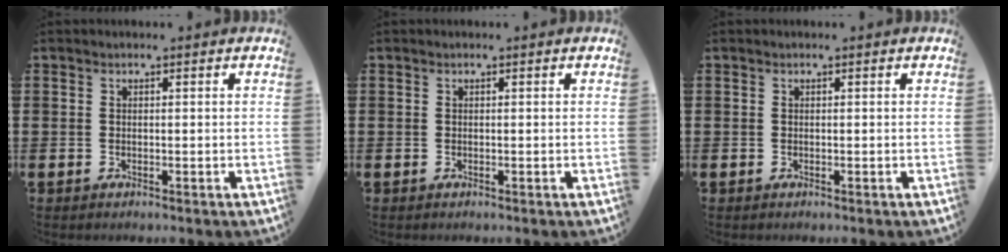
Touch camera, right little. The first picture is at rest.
{"total": 0.0}
{"total": 0.0}